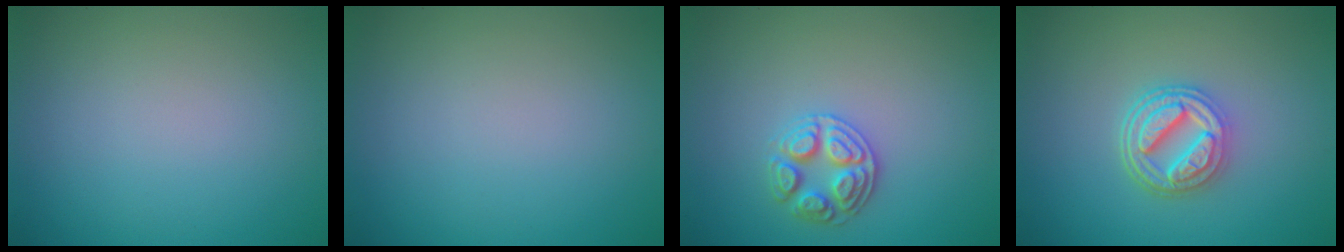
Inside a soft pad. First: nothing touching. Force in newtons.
{"total": 0.0}
{"total": 2.8, "press": 2.7, "slide": 0.6}
{"total": 4.7, "press": 3.7, "slide": 2.9}